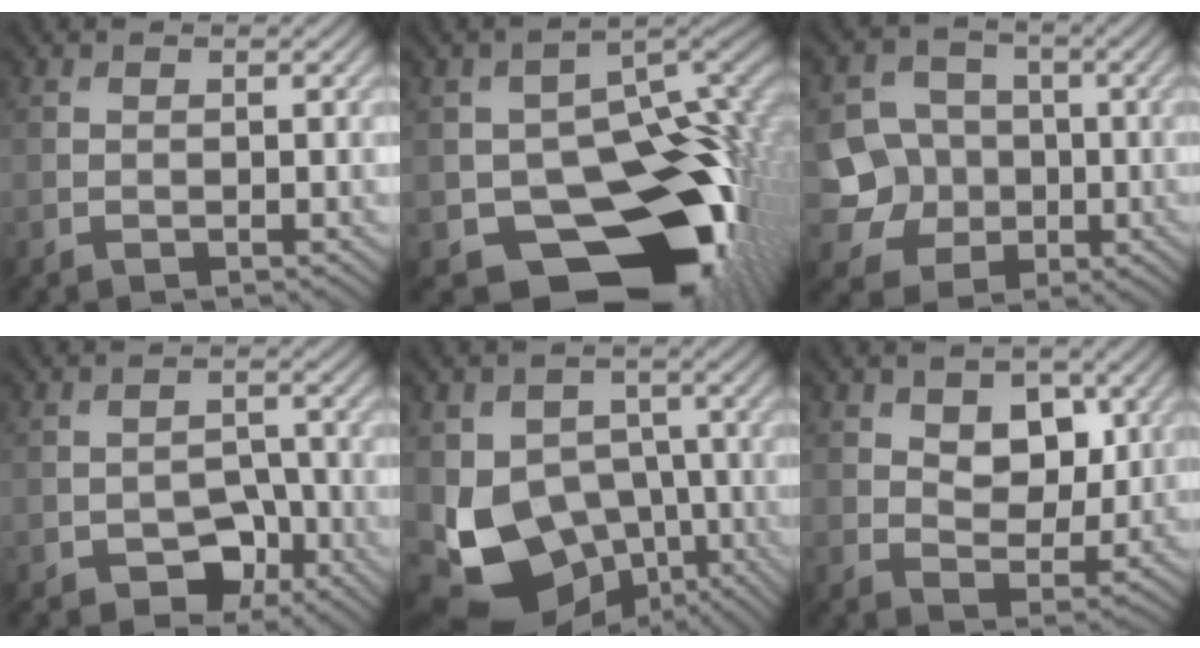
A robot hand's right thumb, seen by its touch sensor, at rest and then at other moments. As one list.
[{"total": 18.5, "force": [-7.3, 11.5, 12.5], "torque": [-0.173, -0.034, -0.110]}, {"total": 7.7, "force": [-1.2, 7.0, 2.9], "torque": [-0.070, -0.017, -0.043]}, {"total": 5.1, "force": [-2.9, 3.3, 2.6], "torque": [-0.036, 0.003, -0.049]}, {"total": 11.7, "force": [-3.7, 8.9, 6.6], "torque": [-0.125, -0.028, -0.069]}, {"total": 6.1, "force": [2.2, 3.9, 4.2], "torque": [-0.066, -0.006, 0.029]}]